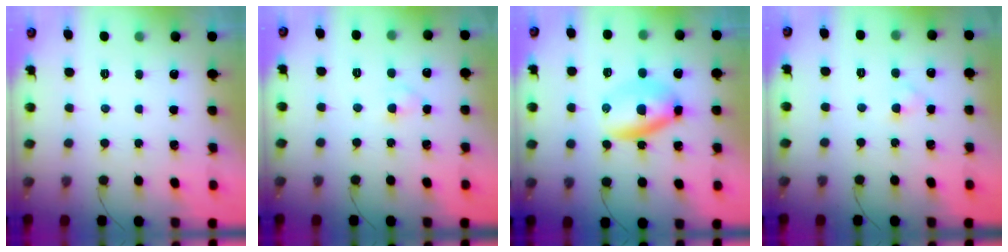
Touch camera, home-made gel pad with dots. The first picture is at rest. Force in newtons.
{"total": 2.3, "press": 2.0, "slide": 1.1}
{"total": 6.2, "press": 6.1, "slide": 1.2}
{"total": 1.9, "press": 1.7, "slide": 1.0}